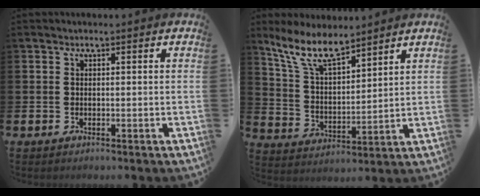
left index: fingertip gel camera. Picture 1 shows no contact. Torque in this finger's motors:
{"motor_torque": [0.21, -0.38, 0.72, 0.21]}